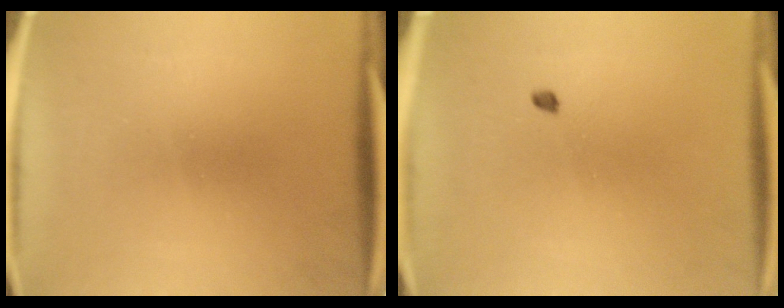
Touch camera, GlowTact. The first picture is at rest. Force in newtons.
{"total": 0.9}